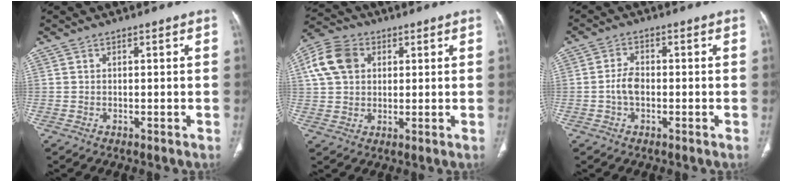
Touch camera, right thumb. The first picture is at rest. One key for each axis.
{"total": 10.0, "fx": 3.0, "fy": 7.5, "fz": 5.9, "tx": -0.107, "ty": 0.010, "tz": 0.050}
{"total": 3.6, "fx": -0.8, "fy": 2.1, "fz": 2.8, "tx": -0.055, "ty": 0.011, "tz": -0.018}